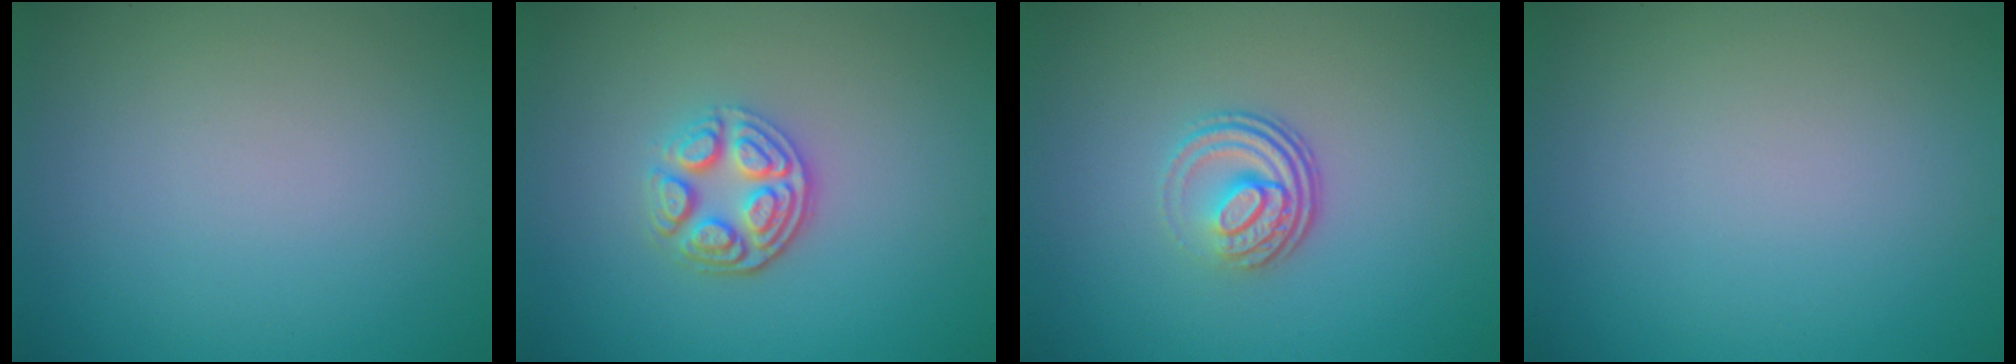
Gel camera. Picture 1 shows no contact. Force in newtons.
{"total": 3.7, "press": 3.1, "slide": 2.2}
{"total": 3.6, "press": 2.5, "slide": 2.6}
{"total": 0.0}